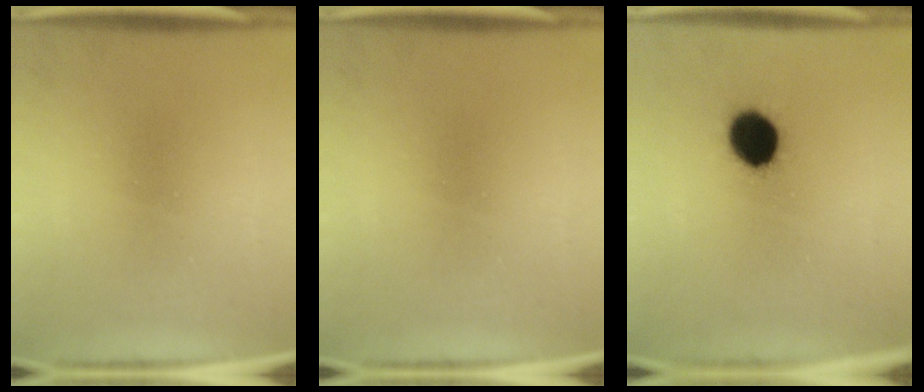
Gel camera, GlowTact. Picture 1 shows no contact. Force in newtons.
{"total": 0.0}
{"total": 9.2}